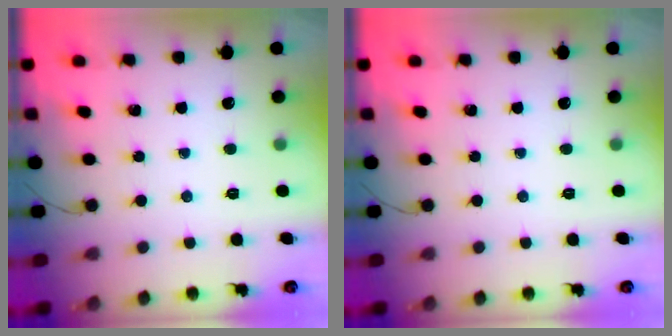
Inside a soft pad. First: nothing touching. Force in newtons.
{"total": 0.0}